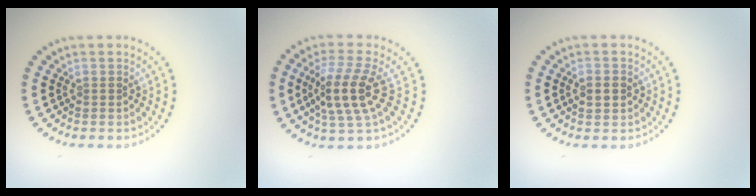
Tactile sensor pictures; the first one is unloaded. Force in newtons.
{"total": 4.2, "press": 3.6, "slide": 2.2}
{"total": 2.3, "press": 2.3, "slide": 0.1}